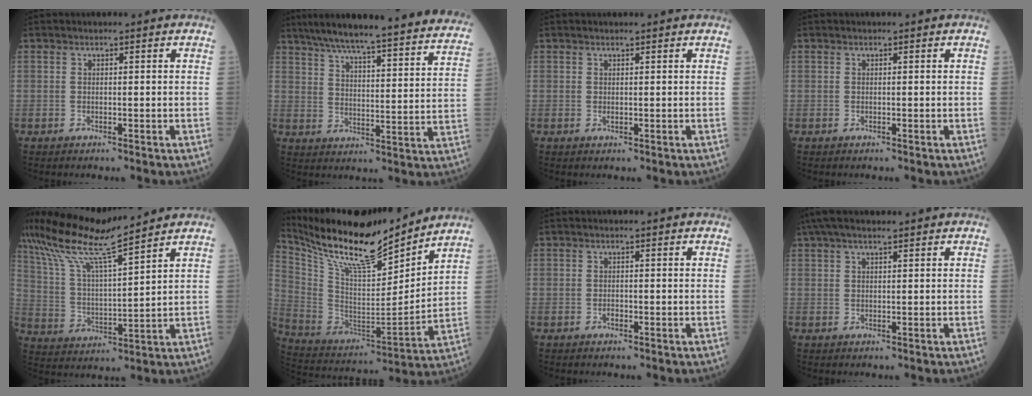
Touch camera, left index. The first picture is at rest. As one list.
[{"total": 31.4, "force": [28.2, 2.2, 13.6], "torque": [-0.208, -0.057, 0.353]}, {"total": 0.7, "force": [0.5, 0.2, 0.4], "torque": [-0.009, 0.002, 0.009]}, {"total": 0.0}, {"total": 13.6, "force": [11.5, -0.4, 7.2], "torque": [-0.152, 0.016, 0.221]}, {"total": 20.4, "force": [18.2, 2.2, 8.9], "torque": [-0.182, -0.018, 0.321]}, {"total": 0.0}, {"total": 7.4, "force": [6.0, 1.1, 4.2], "torque": [-0.073, 0.044, 0.104]}]